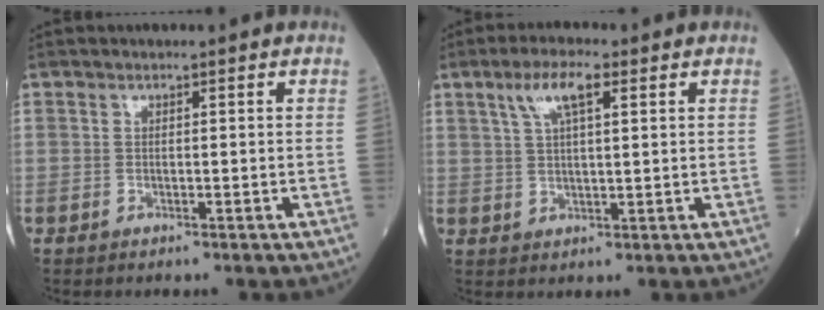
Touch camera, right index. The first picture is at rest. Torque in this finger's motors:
{"motor_torque": [0.23, 0.18, 0.10, 0.07]}